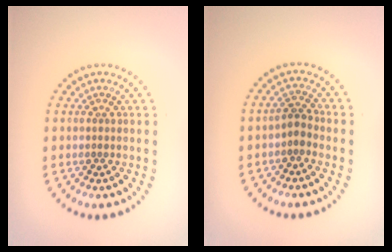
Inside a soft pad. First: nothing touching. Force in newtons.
{"total": 1.6, "press": 1.2, "slide": 1.0}